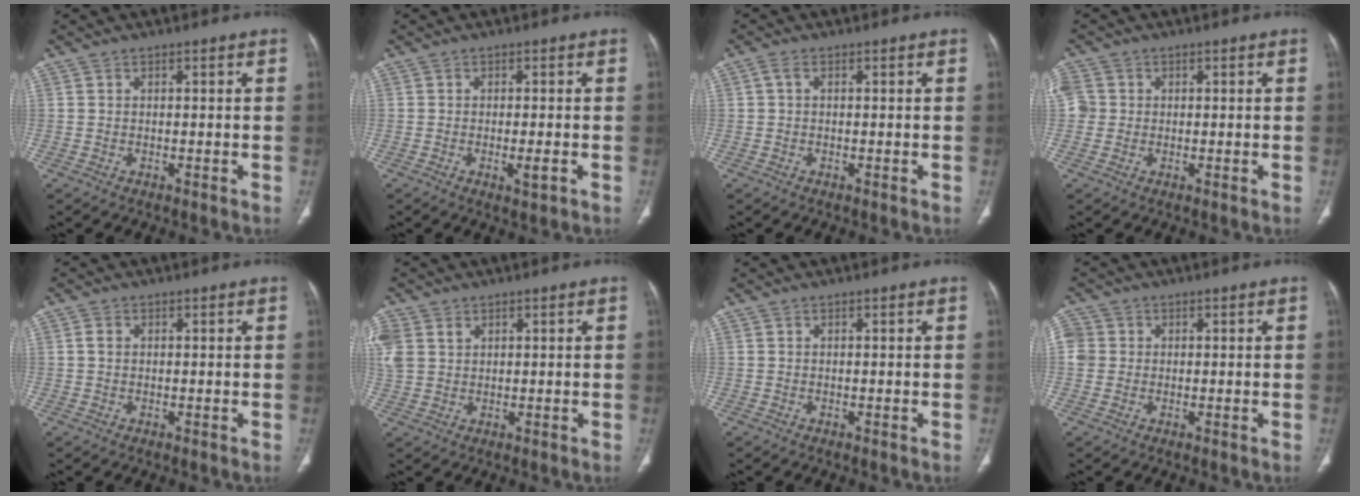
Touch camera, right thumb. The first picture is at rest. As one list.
[{"total": 2.5, "force": [-0.8, 0.5, 2.3], "torque": [-0.037, -0.005, -0.014]}, {"total": 1.2, "force": [0.2, 0.7, 1.0], "torque": [-0.021, 0.003, 0.000]}, {"total": 1.2, "force": [0.4, 1.0, 0.7], "torque": [-0.027, 0.013, 0.012]}, {"total": 1.2, "force": [0.2, 1.0, 0.7], "torque": [-0.013, 0.001, 0.003]}, {"total": 7.8, "force": [2.8, 6.0, 4.1], "torque": [-0.118, 0.012, 0.066]}, {"total": 0.0}, {"total": 4.4, "force": [0.4, 4.1, 1.5], "torque": [-0.025, 0.010, 0.006]}]